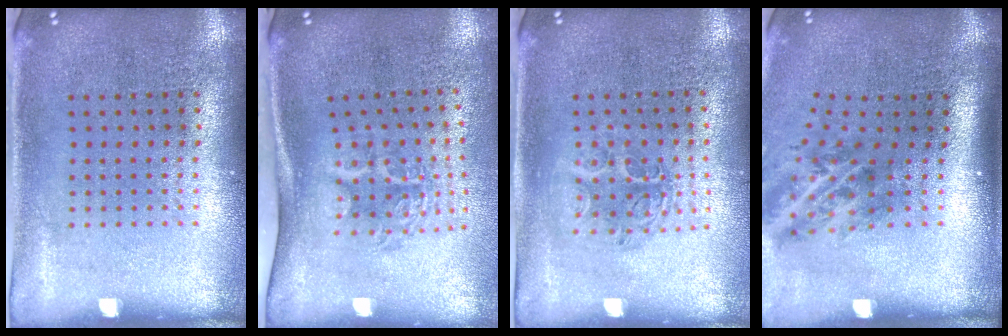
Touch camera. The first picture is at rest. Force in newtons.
{"total": 1.9, "press": 1.3, "slide": 1.4}
{"total": 1.2, "press": 1.1, "slide": 0.4}
{"total": 2.1, "press": 1.3, "slide": 1.6}